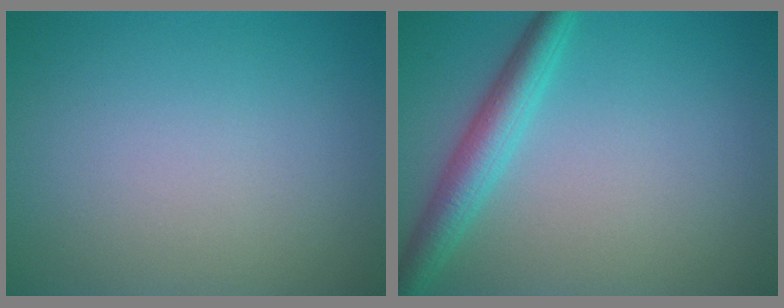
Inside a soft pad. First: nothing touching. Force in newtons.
{"total": 3.8, "press": 3.8, "slide": 0.1}